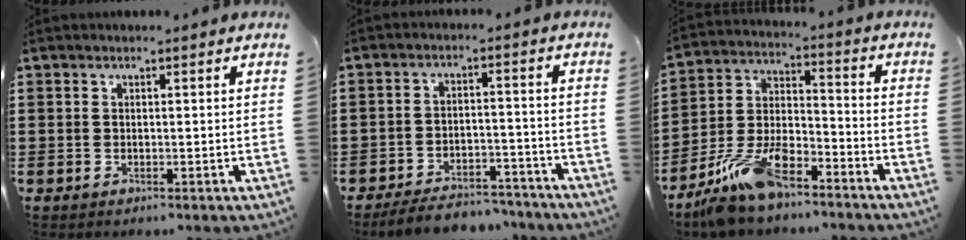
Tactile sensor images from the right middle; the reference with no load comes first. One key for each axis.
{"total": 5.4, "fx": -5.2, "fy": 0.9, "fz": 1.1, "tx": -0.021, "ty": 0.008, "tz": -0.104}
{"total": 10.7, "fx": -8.3, "fy": 3.8, "fz": 5.6, "tx": -0.125, "ty": 0.019, "tz": -0.160}